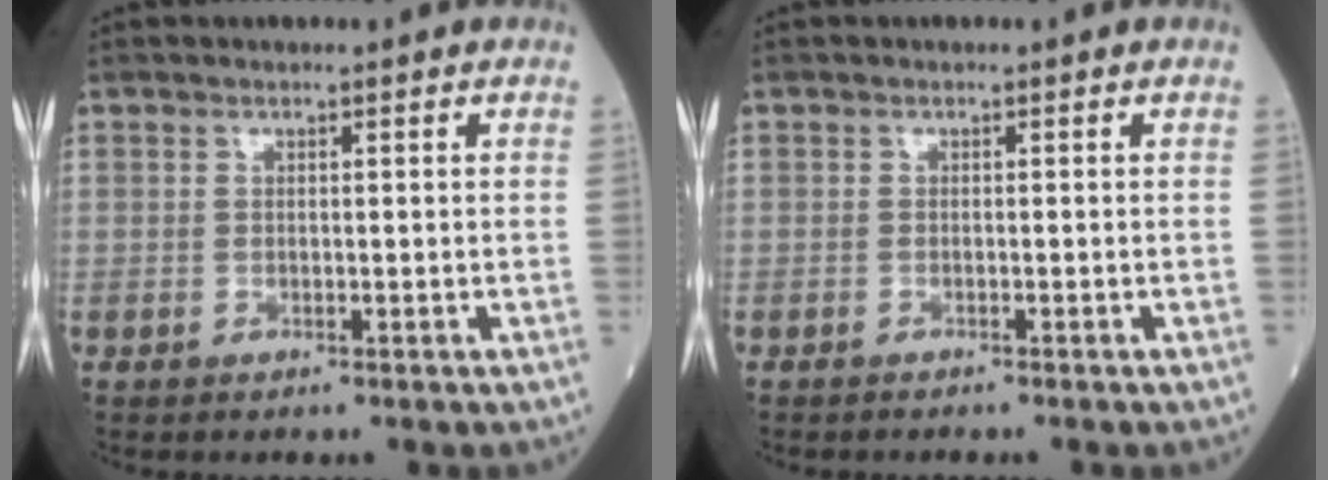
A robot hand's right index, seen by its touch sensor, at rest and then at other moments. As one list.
[{"total": 0.6, "force": [-0.6, -0.1, 0.2], "torque": [-0.002, 0.000, -0.008]}]